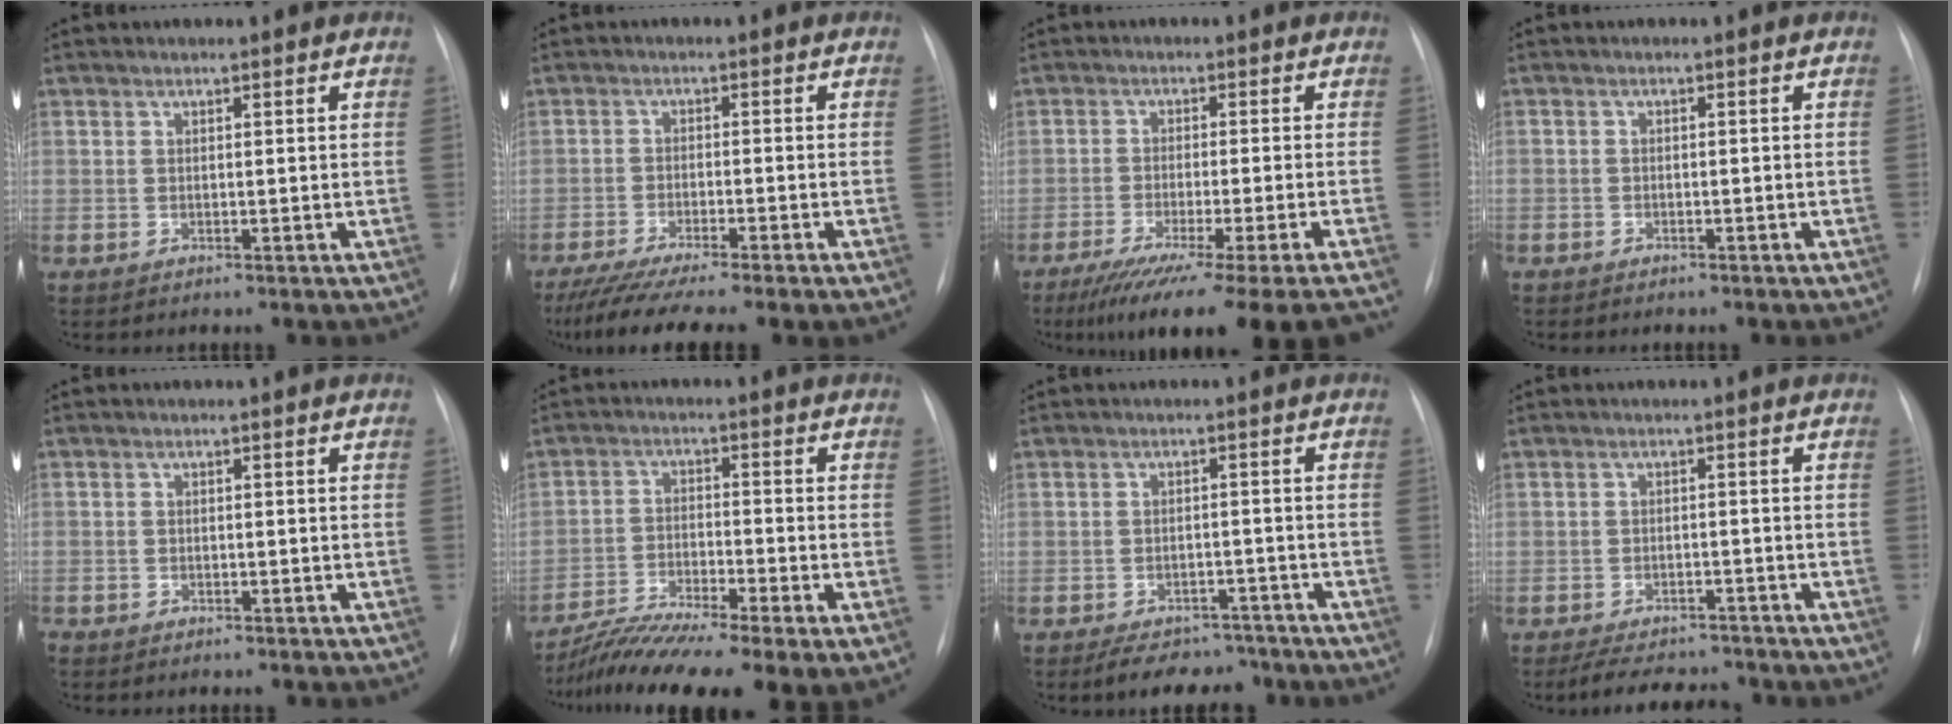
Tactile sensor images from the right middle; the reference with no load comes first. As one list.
[{"total": 11.0, "force": [-8.8, -0.2, 6.5], "torque": [-0.088, -0.027, -0.136]}, {"total": 17.4, "force": [-13.9, -2.0, 10.3], "torque": [-0.118, -0.060, -0.209]}, {"total": 1.9, "force": [-1.5, 1.1, 0.5], "torque": [-0.011, 0.002, -0.015]}, {"total": 1.8, "force": [-1.4, 0.9, 0.5], "torque": [-0.009, 0.000, -0.016]}, {"total": 11.2, "force": [-8.1, 0.6, 7.6], "torque": [-0.140, -0.017, -0.140]}, {"total": 6.0, "force": [-4.5, 3.2, 2.3], "torque": [-0.020, 0.008, -0.060]}, {"total": 8.1, "force": [-7.3, 2.4, 2.7], "torque": [-0.041, 0.000, -0.102]}]